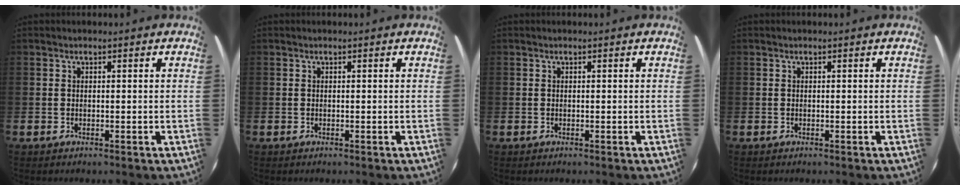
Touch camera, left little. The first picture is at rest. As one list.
[{"total": 0.0}, {"total": 0.0}, {"total": 0.0}]